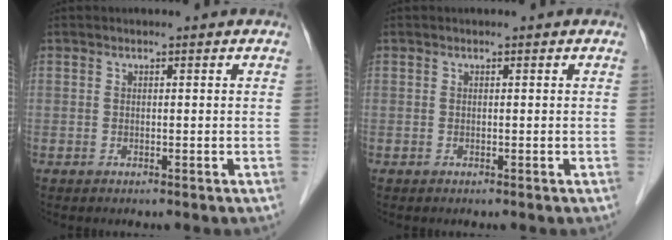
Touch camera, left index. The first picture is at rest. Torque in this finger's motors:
{"motor_torque": [-0.01, 0.00, 0.02, 0.00]}